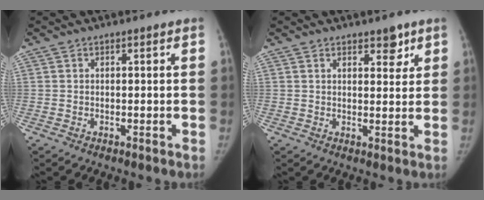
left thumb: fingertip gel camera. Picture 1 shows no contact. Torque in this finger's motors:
{"motor_torque": [-0.46, 0.03, -0.12, -0.09, -0.04]}